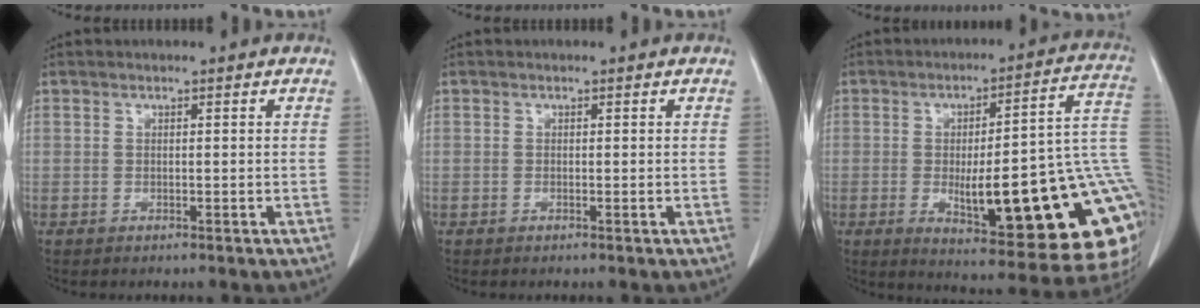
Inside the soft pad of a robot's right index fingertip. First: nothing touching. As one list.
[{"total": 0.0}, {"total": 27.4, "force": [-5.1, 5.2, 26.4], "torque": [-0.241, 0.006, -0.064]}]